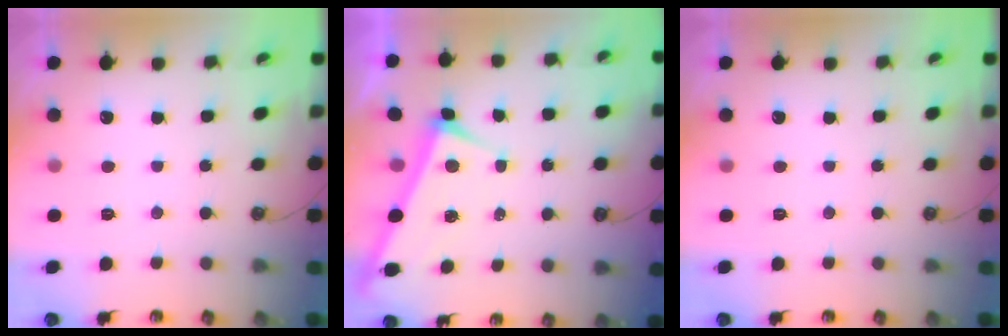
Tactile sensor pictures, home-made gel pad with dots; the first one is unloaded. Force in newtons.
{"total": 4.8, "press": 4.8, "slide": 0.4}
{"total": 0.0}